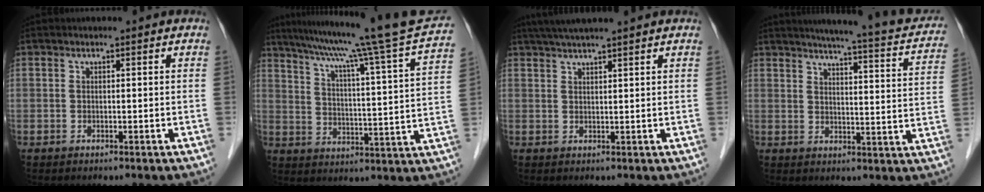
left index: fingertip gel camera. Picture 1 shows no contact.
{"total": 23.8, "force": [19.6, -2.2, 13.2], "torque": [-0.212, -0.025, 0.261]}
{"total": 6.7, "force": [5.7, -0.7, 3.6], "torque": [-0.058, 0.033, 0.089]}
{"total": 18.3, "force": [15.6, 2.2, 9.4], "torque": [-0.119, -0.010, 0.175]}